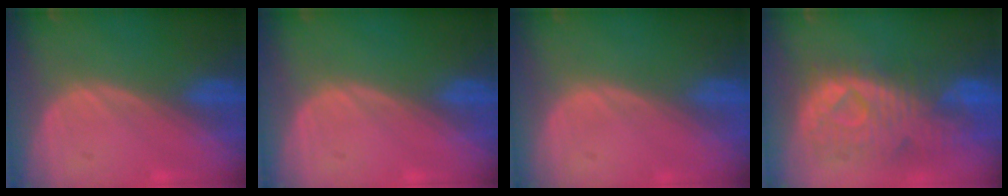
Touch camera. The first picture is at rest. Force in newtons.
{"total": 0.0}
{"total": 0.0}
{"total": 10.9, "press": 9.6, "slide": 5.2}